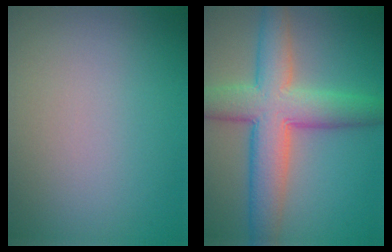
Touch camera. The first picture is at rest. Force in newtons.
{"total": 8.4, "press": 8.4, "slide": 0.3}